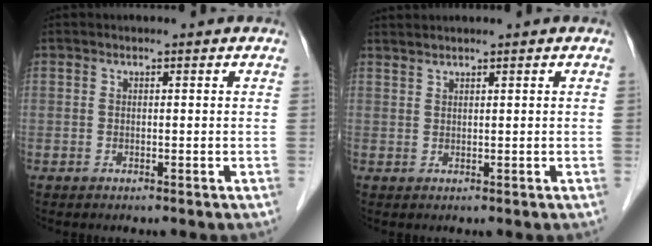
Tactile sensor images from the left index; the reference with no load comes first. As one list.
[{"total": 1.0, "force": [1.0, -0.2, 0.2], "torque": [-0.009, 0.009, 0.029]}]